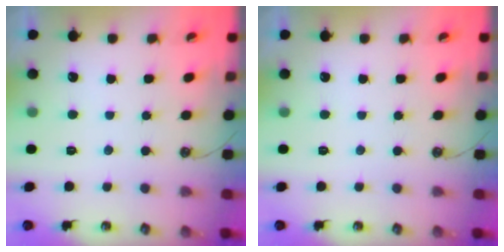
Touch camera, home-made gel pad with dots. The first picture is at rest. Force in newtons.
{"total": 0.0}